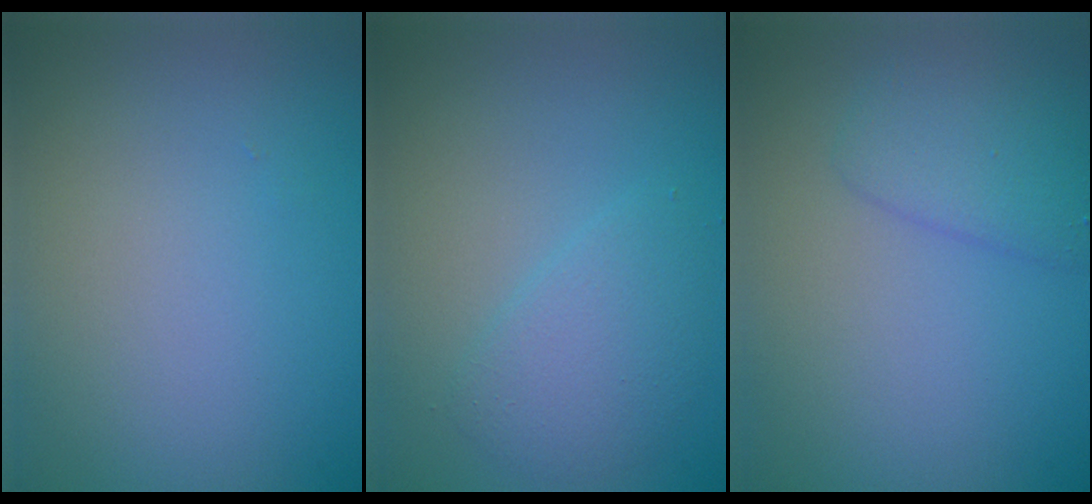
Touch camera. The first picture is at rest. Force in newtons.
{"total": 2.6, "press": 2.6, "slide": 0.3}
{"total": 2.5, "press": 2.5, "slide": 0.2}